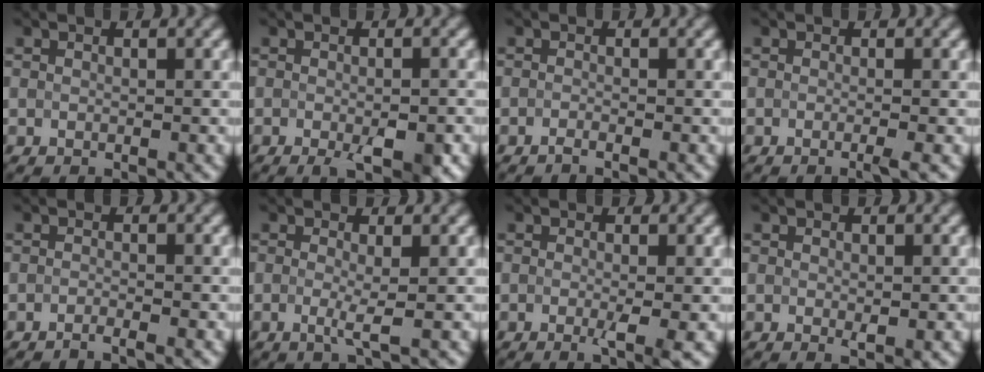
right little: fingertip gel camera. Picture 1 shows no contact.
{"total": 3.3, "force": [-2.0, 0.4, 2.6], "torque": [-0.051, -0.010, -0.026]}
{"total": 1.3, "force": [-1.3, -0.2, -0.1], "torque": [0.004, -0.007, -0.024]}
{"total": 1.4, "force": [-0.9, 0.2, 1.1], "torque": [-0.012, -0.008, -0.017]}
{"total": 1.6, "force": [-1.5, -0.2, -0.1], "torque": [0.009, -0.007, -0.033]}
{"total": 1.3, "force": [-0.7, -0.1, 1.1], "torque": [-0.029, -0.006, -0.011]}
{"total": 1.8, "force": [-0.9, 0.1, 1.6], "torque": [-0.024, -0.006, -0.012]}
{"total": 0.8, "force": [-0.4, -0.2, 0.7], "torque": [-0.015, -0.001, -0.001]}